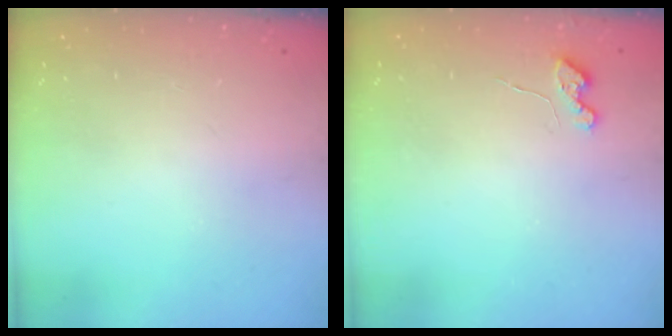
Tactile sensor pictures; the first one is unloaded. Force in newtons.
{"total": 3.7, "press": 3.7, "slide": 0.4}